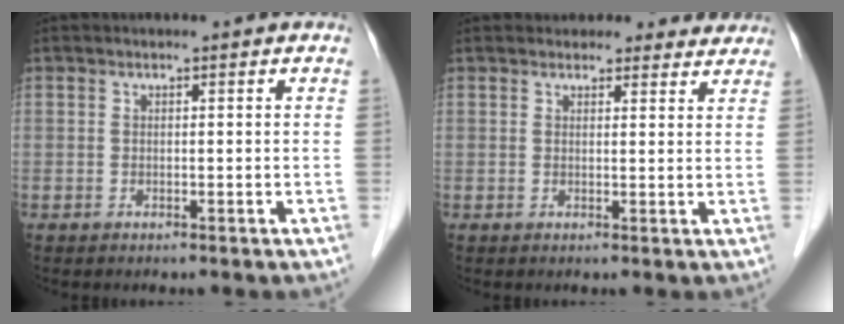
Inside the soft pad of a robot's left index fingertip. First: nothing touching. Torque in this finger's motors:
{"motor_torque": [0.97, -0.98, 0.32, 0.05]}